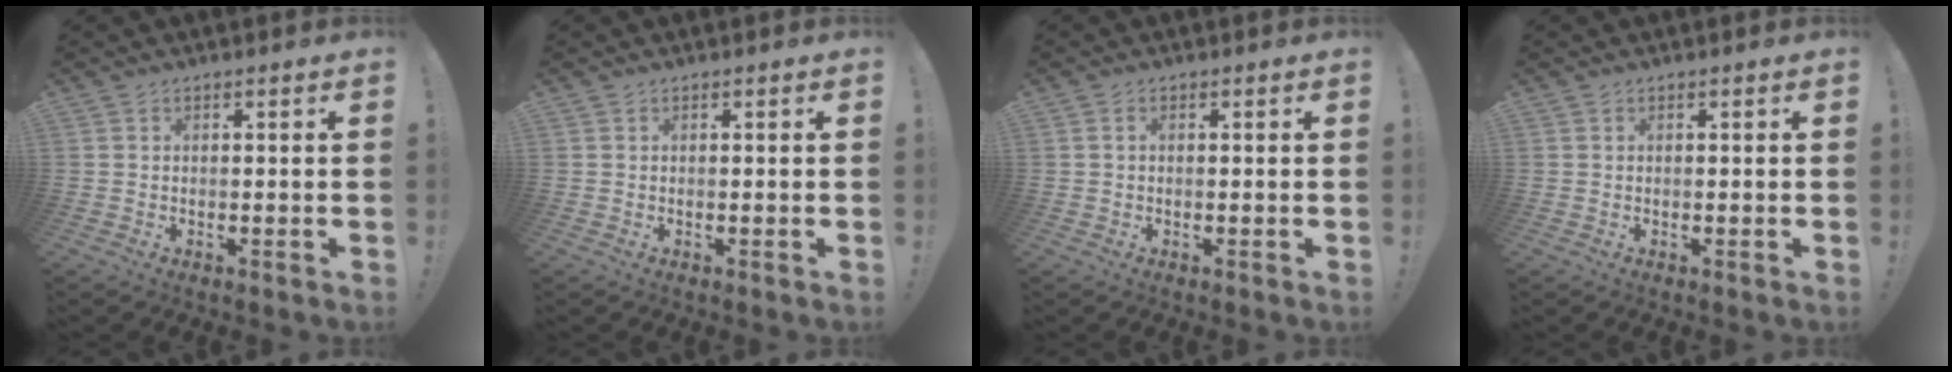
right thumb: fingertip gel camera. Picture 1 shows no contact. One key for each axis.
{"total": 0.0}
{"total": 0.8, "fx": -0.1, "fy": 0.2, "fz": 0.8, "tx": -0.022, "ty": 0.006, "tz": -0.001}
{"total": 0.0}